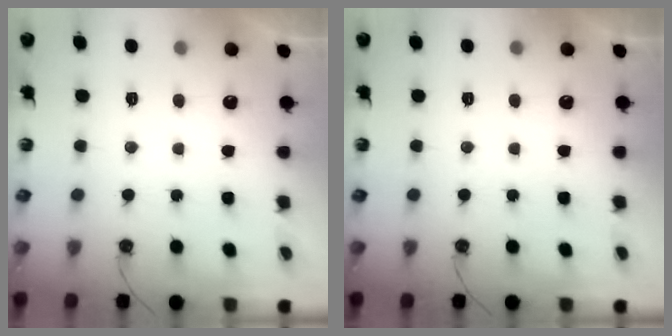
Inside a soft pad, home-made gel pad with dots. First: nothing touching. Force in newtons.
{"total": 0.0}